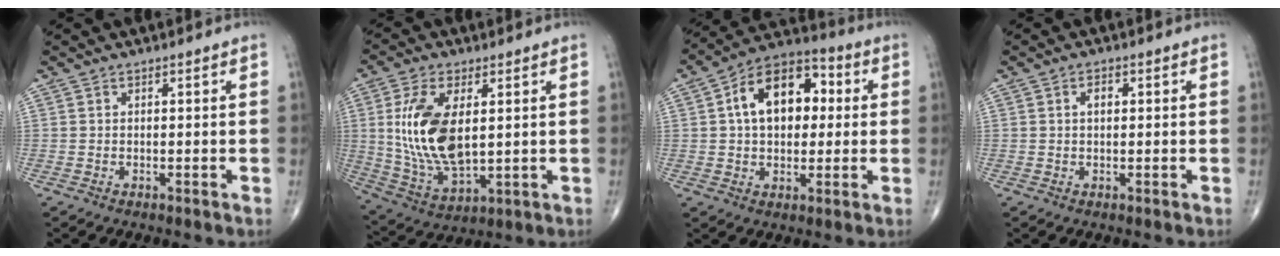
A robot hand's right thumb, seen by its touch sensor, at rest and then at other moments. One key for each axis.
{"total": 15.6, "fx": 2.4, "fy": 7.9, "fz": 13.2, "tx": -0.260, "ty": -0.017, "tz": 0.058}
{"total": 15.3, "fx": 2.6, "fy": 9.8, "fz": 11.5, "tx": -0.148, "ty": 0.024, "tz": 0.031}
{"total": 2.0, "fx": 0.4, "fy": 1.1, "fz": 1.5, "tx": -0.022, "ty": 0.005, "tz": 0.005}